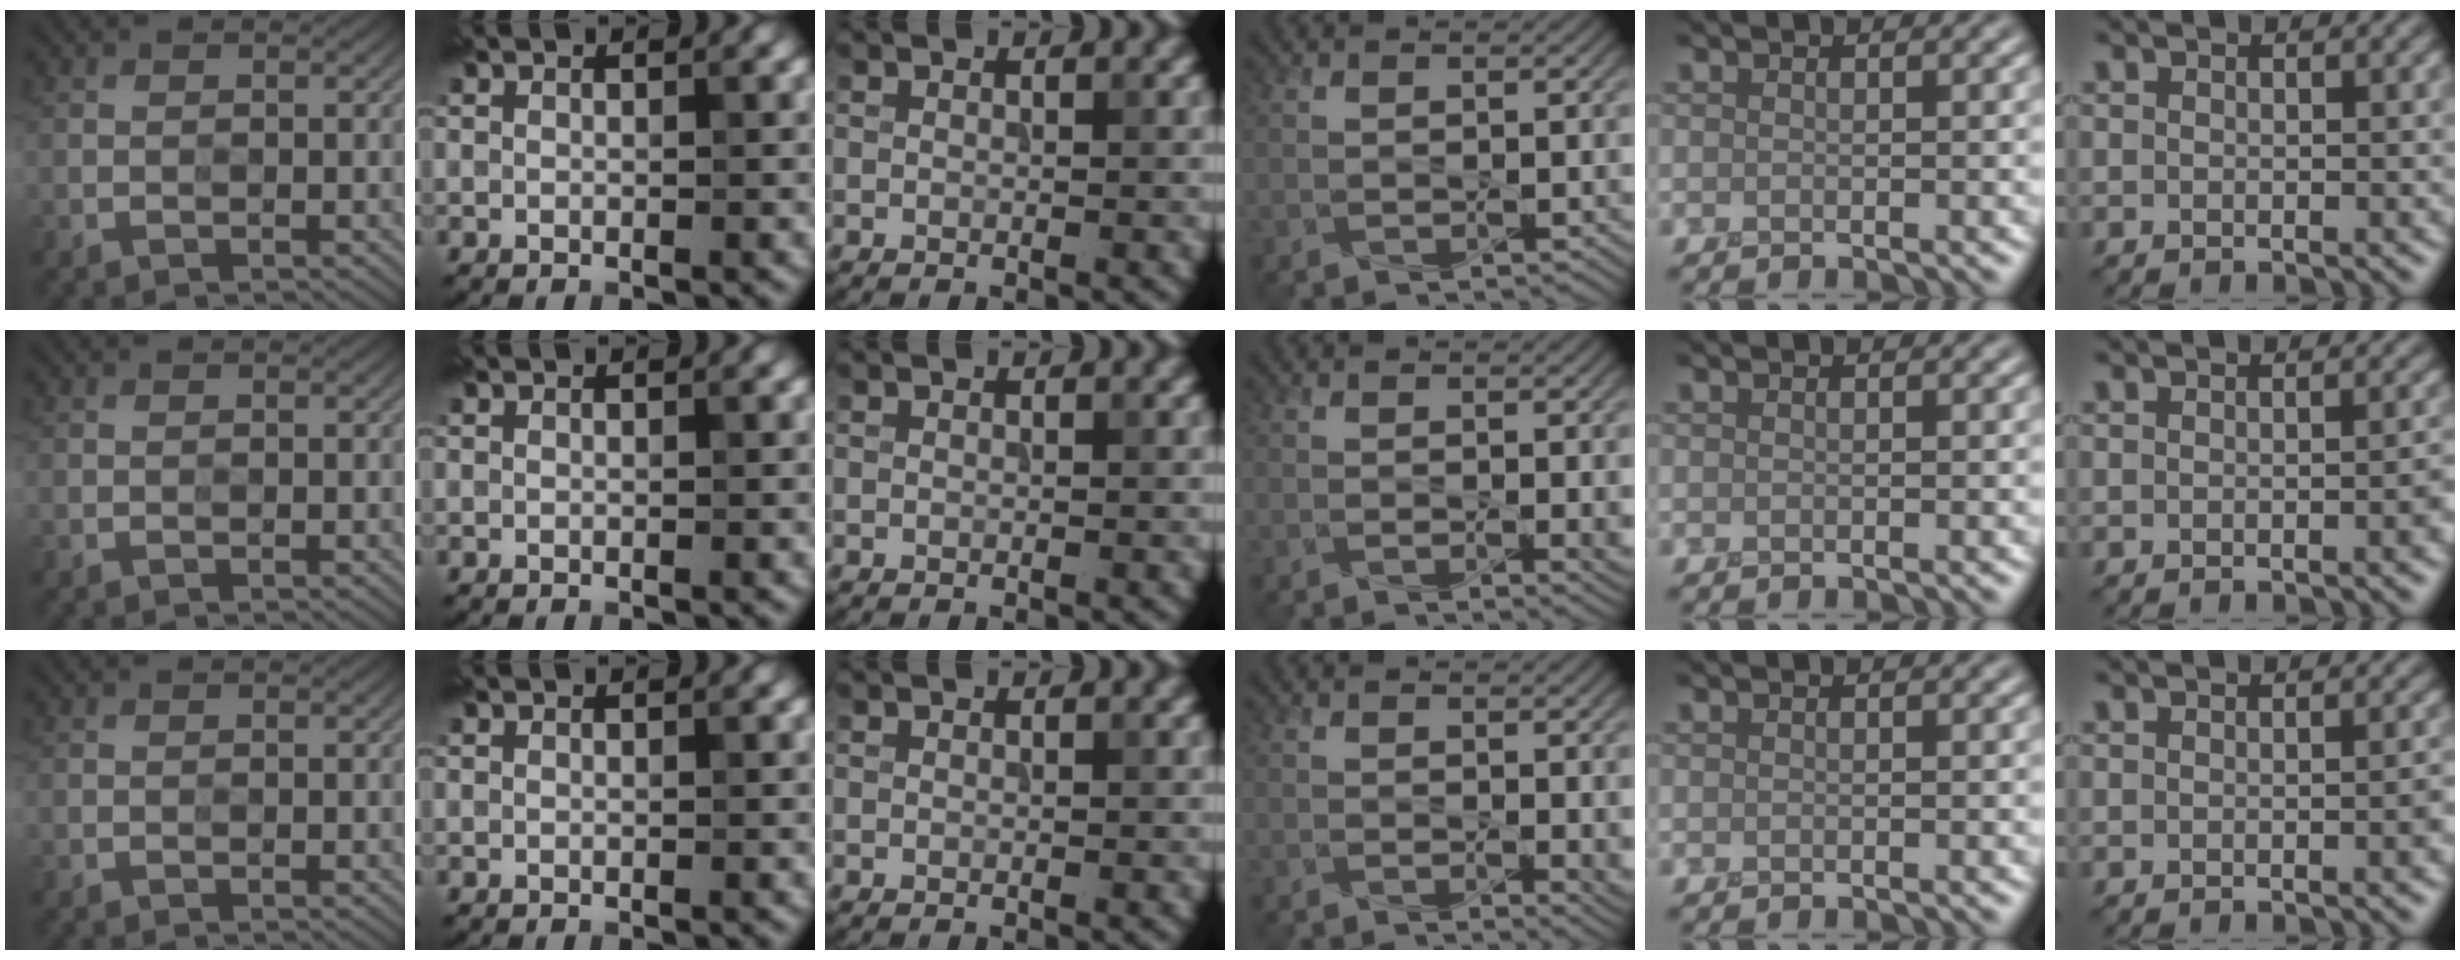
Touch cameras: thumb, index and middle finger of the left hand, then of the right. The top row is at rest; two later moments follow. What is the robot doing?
{"motion": "squeeze", "object": "stress ball aka squeeze ball"}